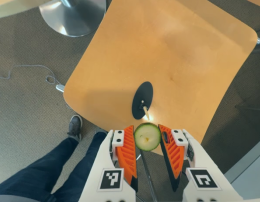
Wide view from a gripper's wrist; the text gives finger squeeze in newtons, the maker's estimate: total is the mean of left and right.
{"total": 10.1, "left": 10.1, "right": 10.0}